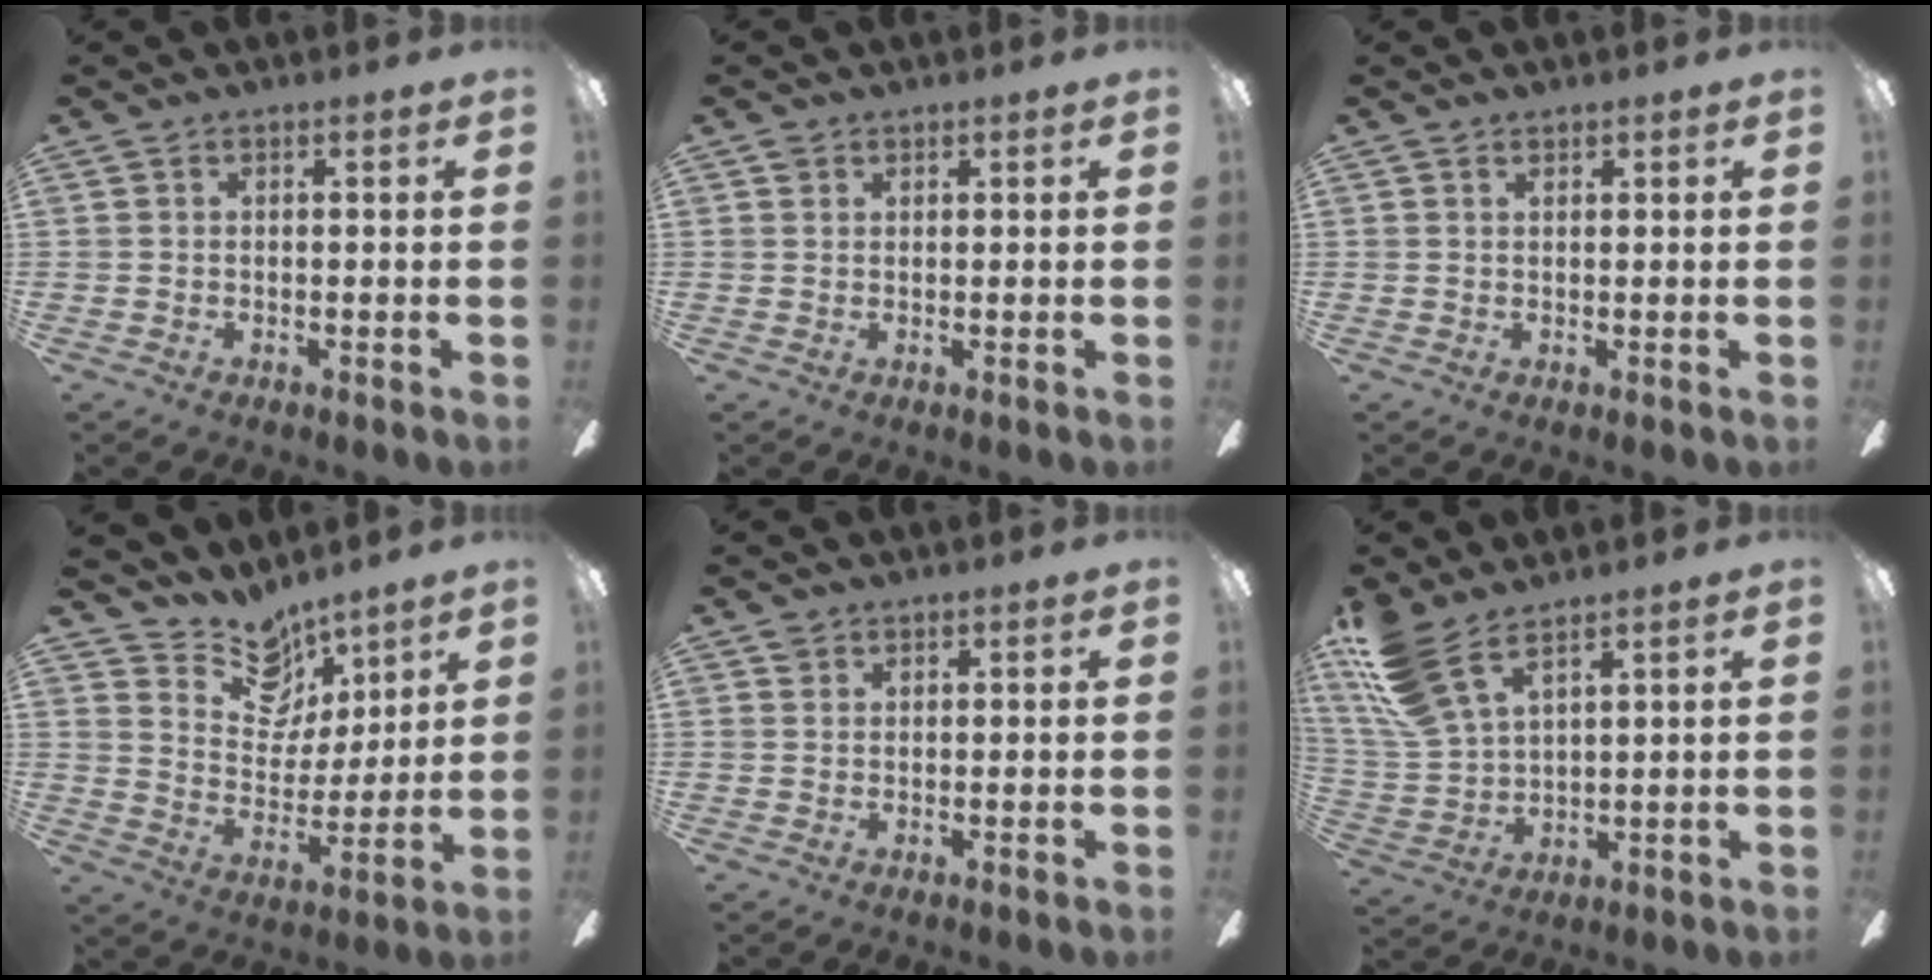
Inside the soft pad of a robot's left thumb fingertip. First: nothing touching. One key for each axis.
{"total": 1.1, "fx": 0.8, "fy": 0.8, "fz": 0.1, "tx": -0.001, "ty": 0.001, "tz": 0.016}
{"total": 0.7, "fx": 0.6, "fy": 0.3, "fz": 0.2, "tx": -0.004, "ty": 0.000, "tz": 0.012}
{"total": 12.9, "fx": 10.2, "fy": 7.1, "fz": 3.2, "tx": -0.063, "ty": -0.074, "tz": 0.198}
{"total": 1.3, "fx": 1.0, "fy": 0.8, "fz": 0.0, "tx": -0.001, "ty": 0.000, "tz": 0.020}
{"total": 12.5, "fx": 8.9, "fy": 4.6, "fz": 7.5, "tx": -0.178, "ty": -0.035, "tz": 0.169}